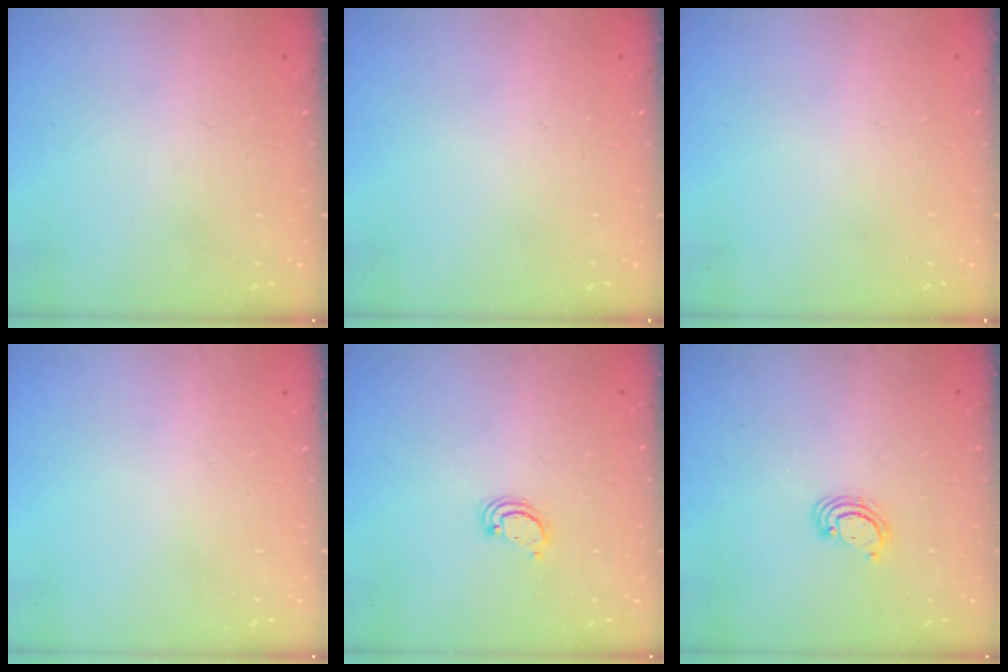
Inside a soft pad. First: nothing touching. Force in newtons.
{"total": 0.0}
{"total": 0.0}
{"total": 0.0}
{"total": 2.6, "press": 2.6, "slide": 0.2}
{"total": 2.5, "press": 2.5, "slide": 0.3}